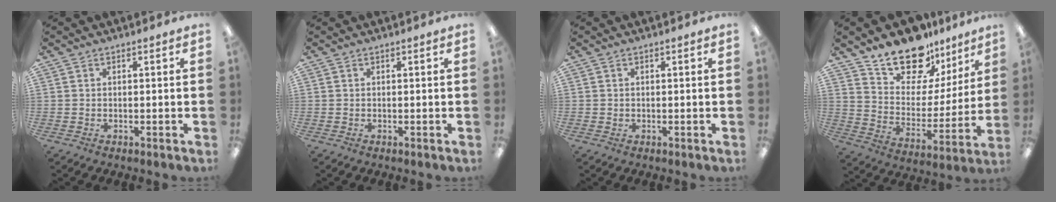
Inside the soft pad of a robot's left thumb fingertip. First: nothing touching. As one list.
[{"total": 0.0}, {"total": 0.5, "force": [0.1, 0.5, -0.1], "torque": [0.002, 0.005, 0.000]}, {"total": 16.9, "force": [14.0, 8.0, 5.1], "torque": [-0.100, -0.106, 0.257]}]